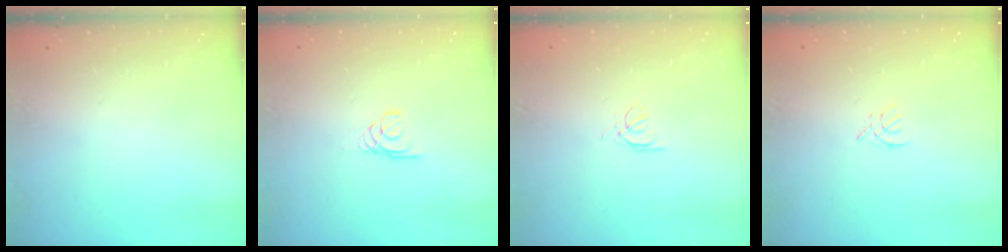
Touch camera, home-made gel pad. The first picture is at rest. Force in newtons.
{"total": 1.7, "press": 1.7, "slide": 0.2}
{"total": 0.6, "press": 0.4, "slide": 0.3}
{"total": 1.8, "press": 1.8, "slide": 0.4}